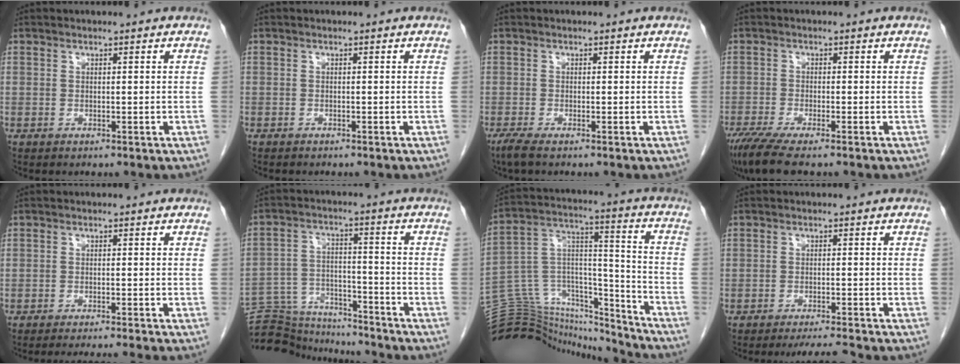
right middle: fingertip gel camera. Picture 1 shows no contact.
{"total": 0.8, "force": [-0.7, 0.2, 0.3], "torque": [-0.008, -0.001, -0.010]}
{"total": 1.7, "force": [-1.3, 0.0, 1.2], "torque": [-0.034, -0.009, -0.030]}
{"total": 6.8, "force": [-5.3, 0.4, 4.2], "torque": [-0.071, -0.018, -0.092]}
{"total": 6.6, "force": [-6.0, -1.2, 2.6], "torque": [-0.015, -0.016, -0.084]}
{"total": 13.9, "force": [-13.6, 2.1, 1.5], "torque": [-0.028, 0.031, -0.215]}
{"total": 25.6, "force": [-24.3, 5.7, 5.4], "torque": [-0.145, 0.038, -0.383]}
{"total": 4.2, "force": [-3.8, -0.7, 1.5], "torque": [-0.022, -0.016, -0.060]}